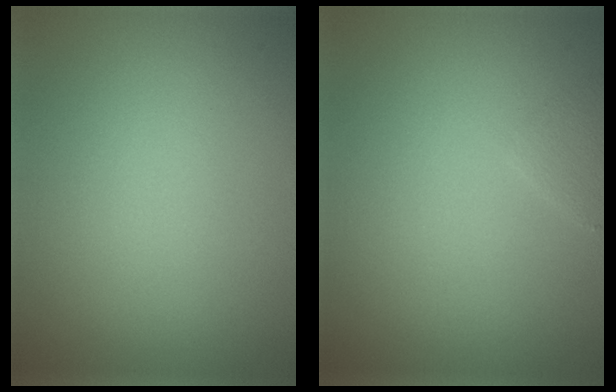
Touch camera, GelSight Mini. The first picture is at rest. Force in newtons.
{"total": 1.1, "press": 1.1, "slide": 0.1}